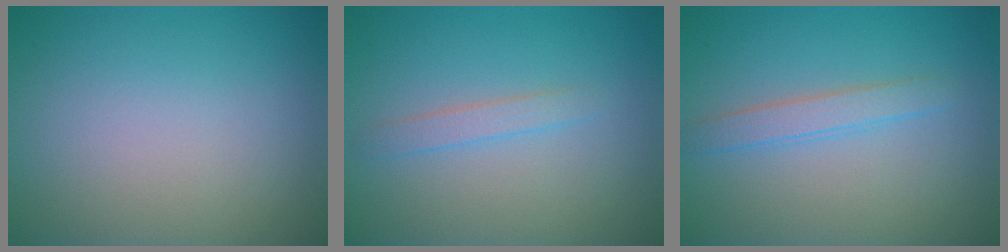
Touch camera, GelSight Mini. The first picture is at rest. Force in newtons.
{"total": 1.3, "press": 1.3, "slide": 0.0}
{"total": 1.9, "press": 1.9, "slide": 0.1}